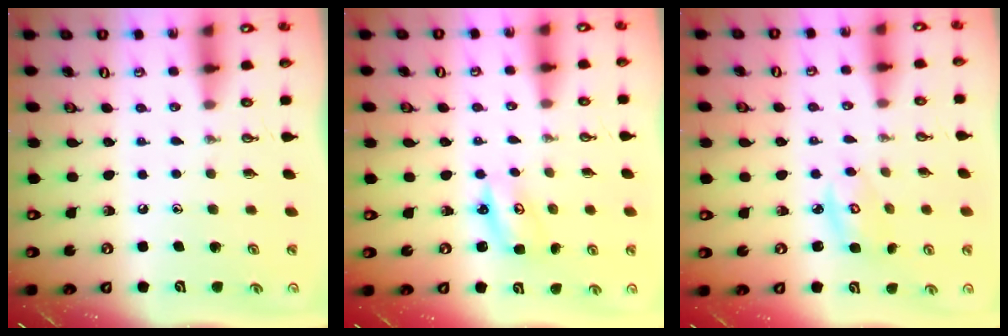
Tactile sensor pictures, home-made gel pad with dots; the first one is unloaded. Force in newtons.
{"total": 3.0, "press": 3.0, "slide": 0.2}
{"total": 4.9, "press": 4.9, "slide": 0.3}